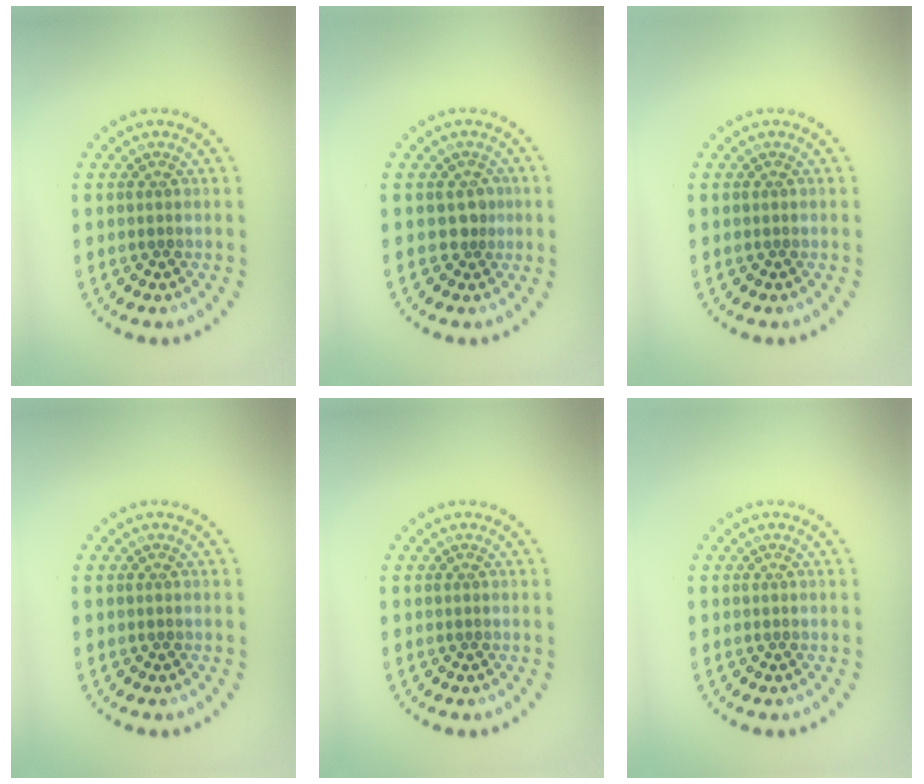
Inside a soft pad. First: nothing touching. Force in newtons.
{"total": 1.7, "press": 1.3, "slide": 1.1}
{"total": 0.0}
{"total": 0.0}
{"total": 0.0}
{"total": 0.0}